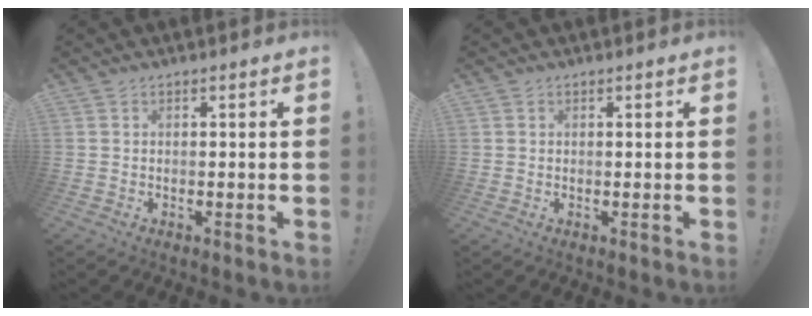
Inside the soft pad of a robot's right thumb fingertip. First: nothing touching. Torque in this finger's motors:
{"motor_torque": [-0.41, 0.67, -0.53, 0.53, 0.00]}